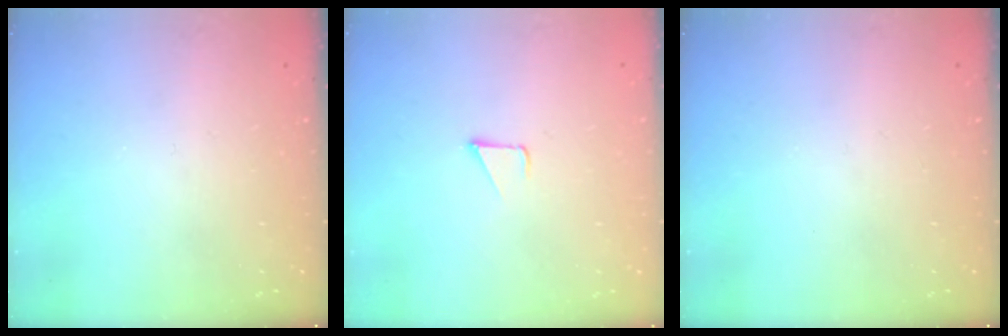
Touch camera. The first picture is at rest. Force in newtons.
{"total": 1.2, "press": 1.2, "slide": 0.1}
{"total": 0.0}